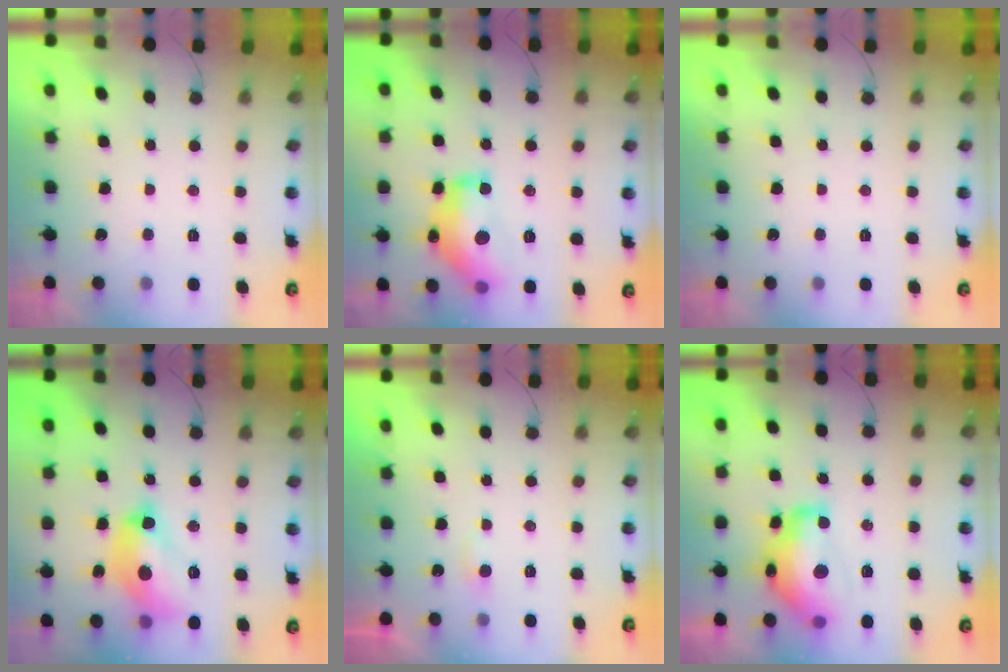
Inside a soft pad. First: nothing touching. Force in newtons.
{"total": 17.4, "press": 17.3, "slide": 1.1}
{"total": 0.0}
{"total": 13.4, "press": 13.3, "slide": 1.2}
{"total": 2.4, "press": 2.4, "slide": 0.2}
{"total": 15.6, "press": 15.6, "slide": 0.9}